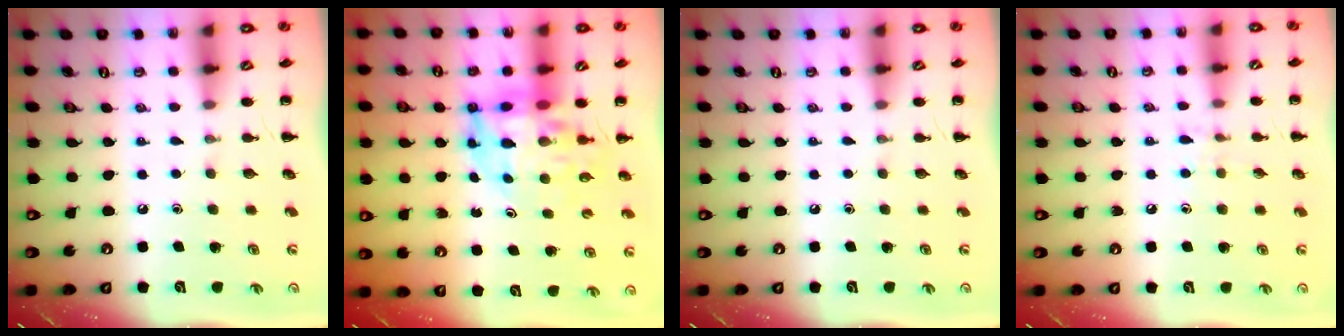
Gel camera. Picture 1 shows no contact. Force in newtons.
{"total": 11.1, "press": 10.5, "slide": 3.6}
{"total": 0.0}
{"total": 6.3, "press": 6.0, "slide": 1.9}